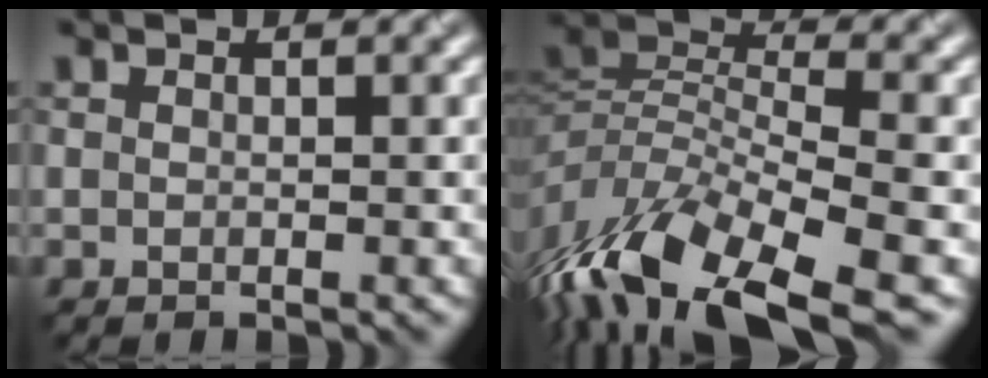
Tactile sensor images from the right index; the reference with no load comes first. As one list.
[{"total": 11.0, "force": [-5.5, 4.5, 8.4], "torque": [-0.161, 0.005, -0.111]}]